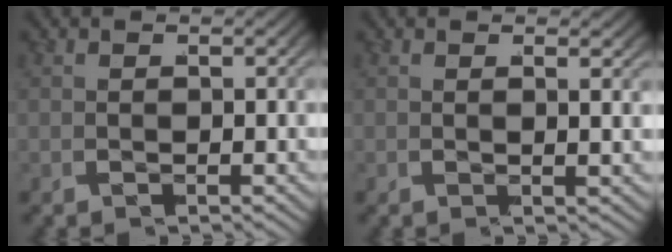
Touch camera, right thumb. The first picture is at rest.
{"total": 0.9, "force": [0.8, -0.5, 0.1], "torque": [-0.001, 0.009, 0.011]}